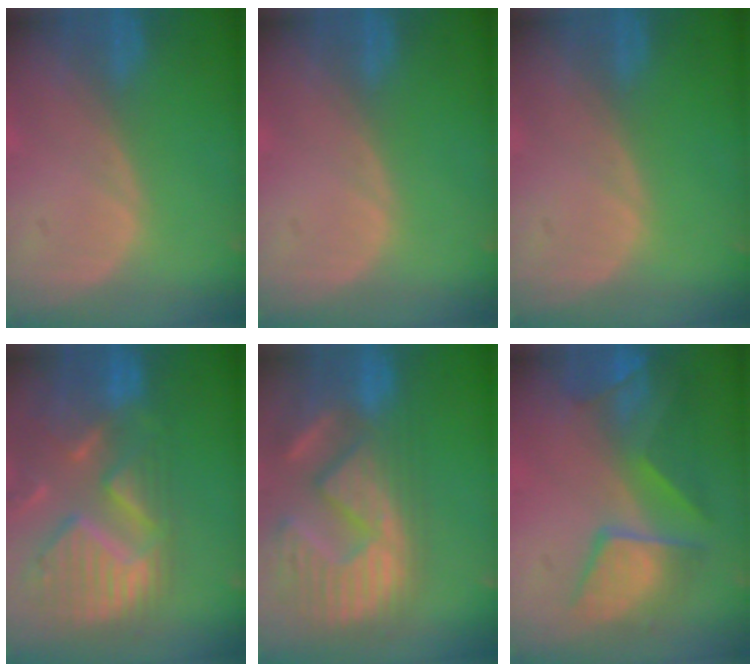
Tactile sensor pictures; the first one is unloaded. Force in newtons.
{"total": 0.0}
{"total": 0.0}
{"total": 13.2, "press": 11.2, "slide": 7.0}
{"total": 14.7, "press": 12.4, "slide": 8.0}
{"total": 10.0, "press": 8.7, "slide": 4.9}